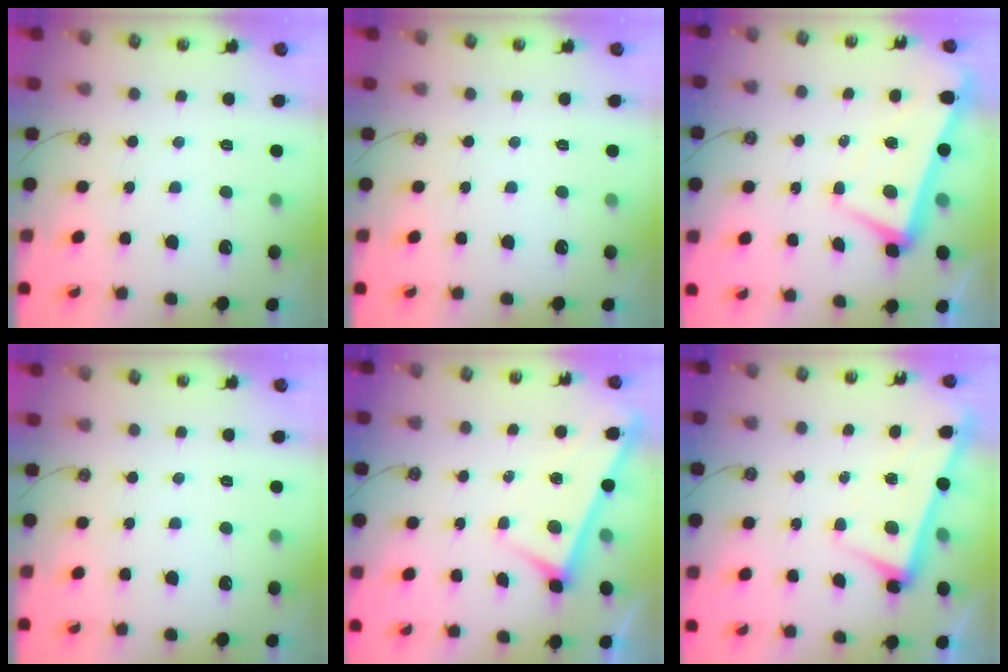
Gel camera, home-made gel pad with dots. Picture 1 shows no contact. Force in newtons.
{"total": 0.0}
{"total": 2.3, "press": 1.4, "slide": 1.8}
{"total": 0.0}
{"total": 3.1, "press": 3.1, "slide": 0.2}
{"total": 2.5, "press": 2.3, "slide": 0.8}